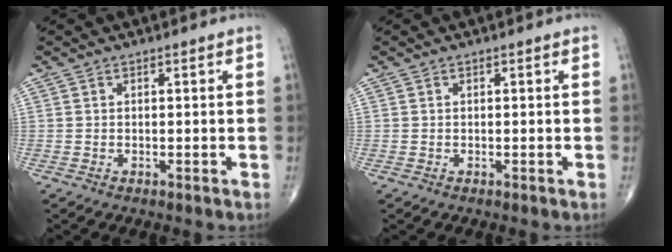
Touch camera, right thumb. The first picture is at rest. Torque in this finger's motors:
{"motor_torque": [0.12, 0.11, -0.06, -0.12, 0.01]}